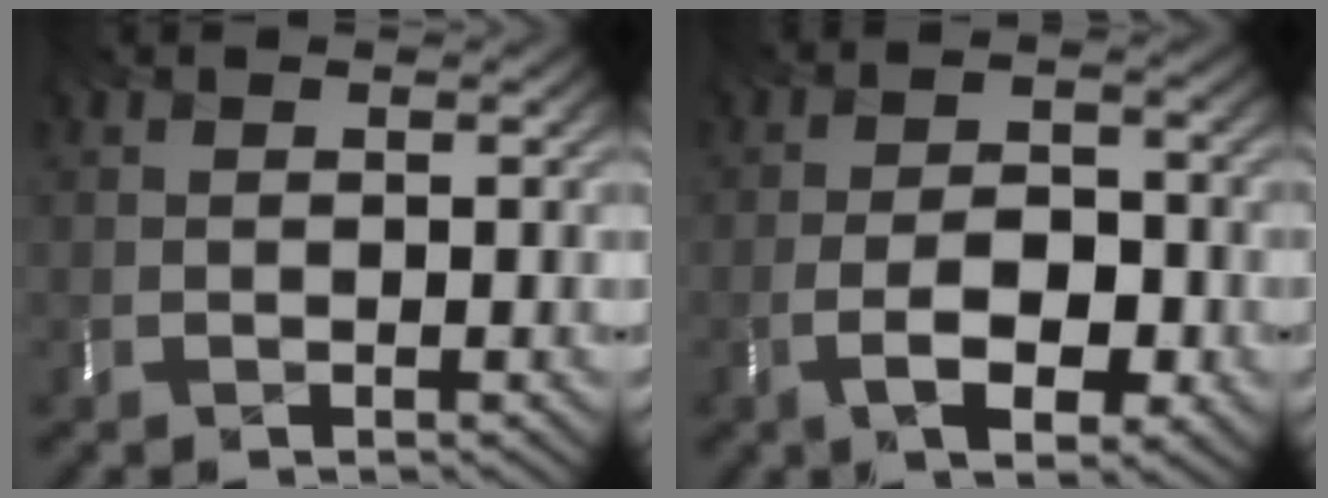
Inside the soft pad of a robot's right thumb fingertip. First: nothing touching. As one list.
[{"total": 6.1, "force": [-3.4, 2.8, 4.4], "torque": [-0.065, -0.011, -0.070]}]